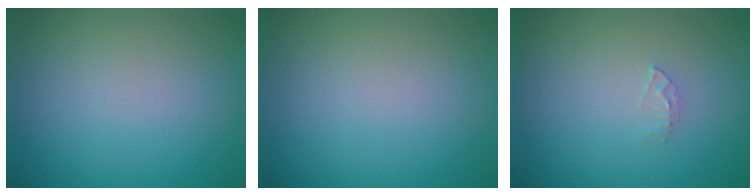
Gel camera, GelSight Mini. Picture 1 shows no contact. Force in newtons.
{"total": 0.0}
{"total": 0.9, "press": 0.9, "slide": 0.1}